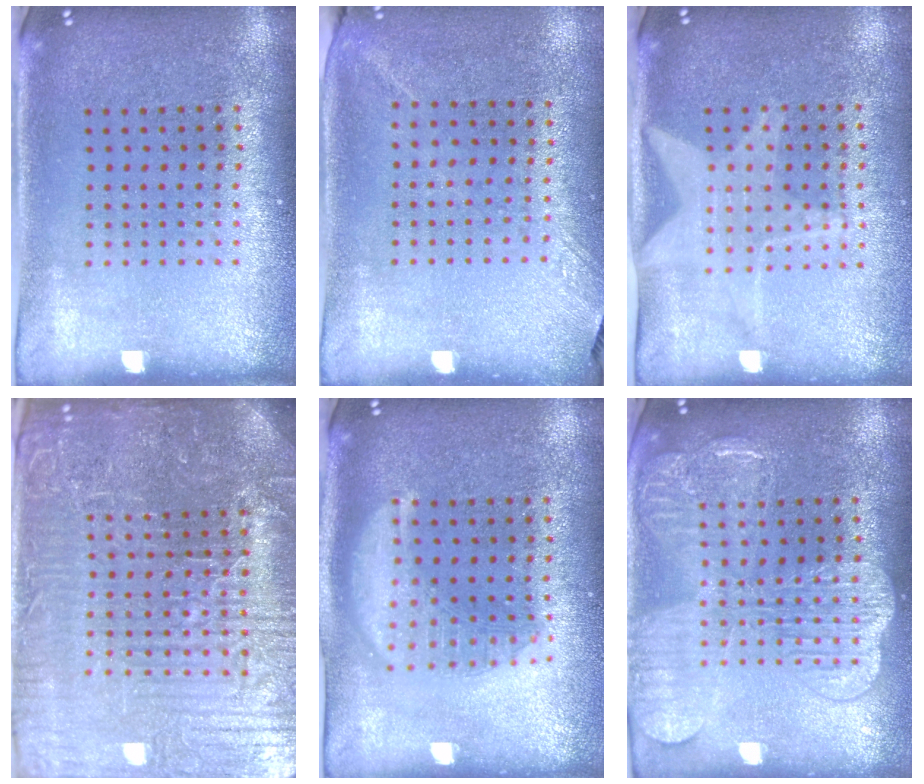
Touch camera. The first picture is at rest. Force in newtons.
{"total": 1.2, "press": 0.9, "slide": 0.8}
{"total": 1.8, "press": 1.5, "slide": 1.0}
{"total": 6.7, "press": 6.0, "slide": 2.9}
{"total": 2.8, "press": 2.8, "slide": 0.3}
{"total": 3.7, "press": 3.6, "slide": 0.5}